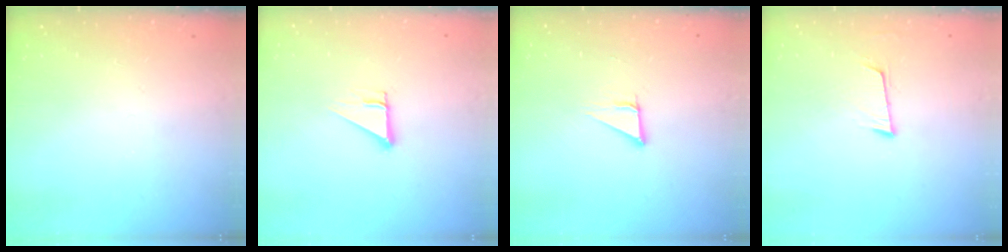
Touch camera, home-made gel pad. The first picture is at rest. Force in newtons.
{"total": 2.7, "press": 2.7, "slide": 0.0}
{"total": 2.9, "press": 2.9, "slide": 0.1}
{"total": 5.8, "press": 5.5, "slide": 1.9}